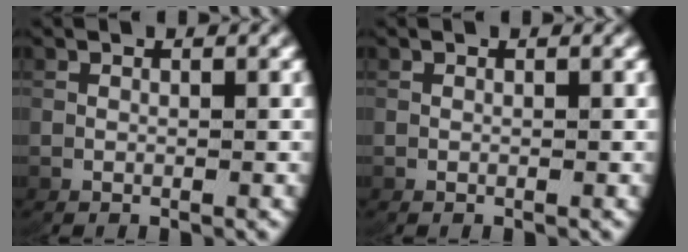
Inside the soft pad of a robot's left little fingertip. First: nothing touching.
{"total": 0.0}